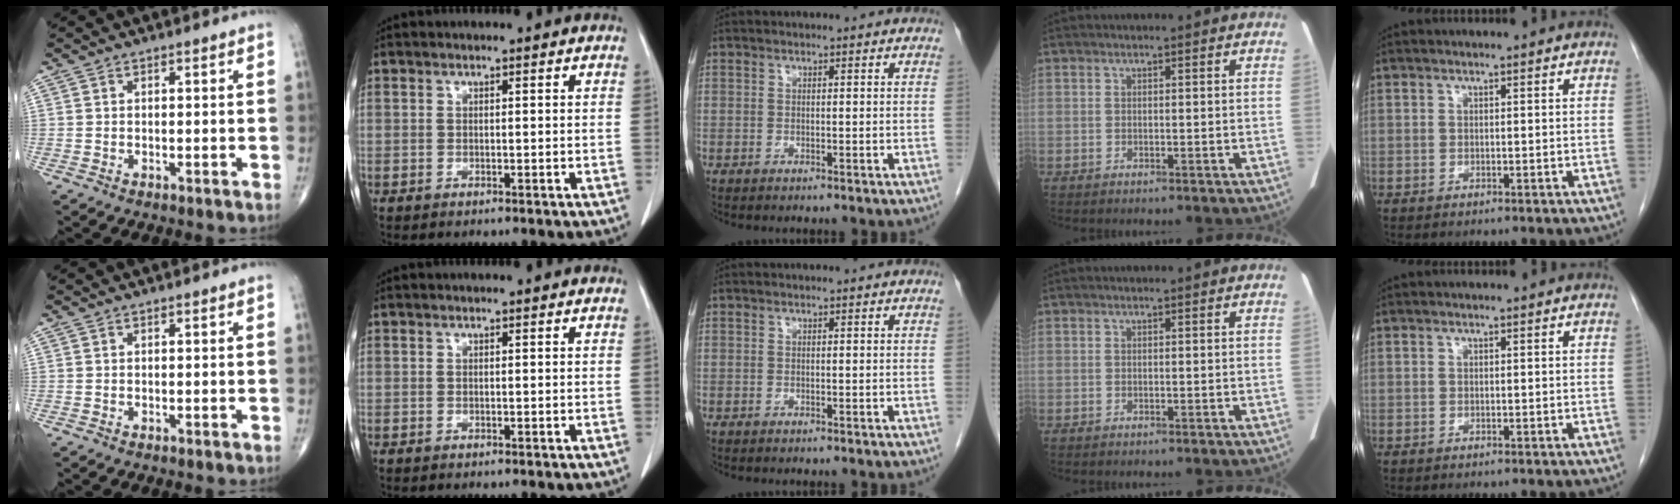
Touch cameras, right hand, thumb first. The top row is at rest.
{}